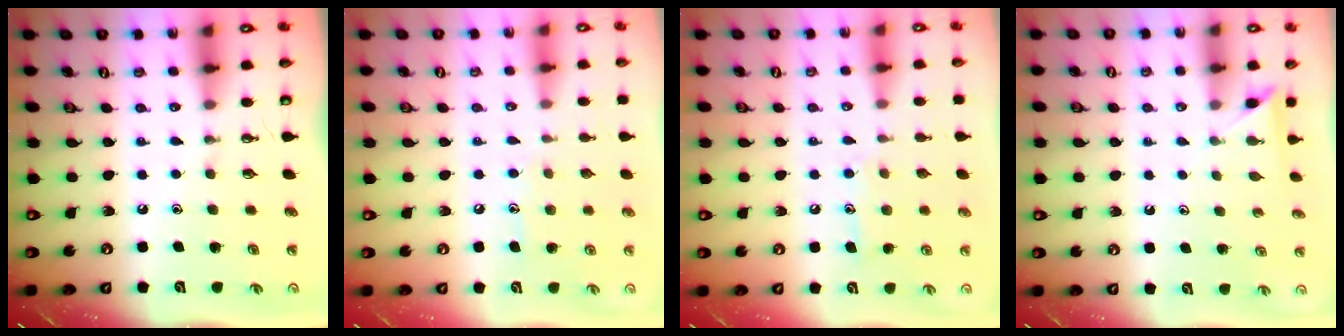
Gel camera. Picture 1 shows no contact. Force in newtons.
{"total": 6.1, "press": 6.1, "slide": 0.3}
{"total": 9.2, "press": 9.2, "slide": 0.6}
{"total": 2.3, "press": 2.3, "slide": 0.2}